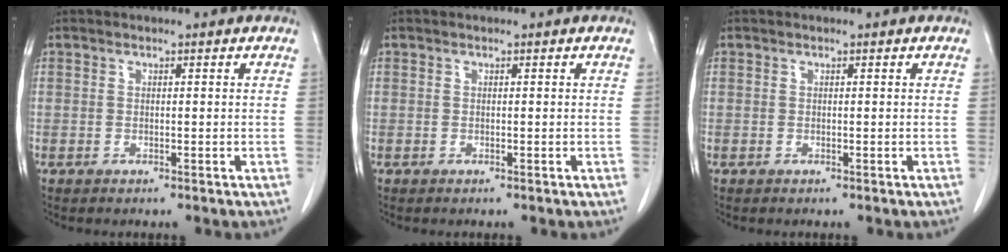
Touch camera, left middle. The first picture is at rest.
{"total": 0.0}
{"total": 0.0}